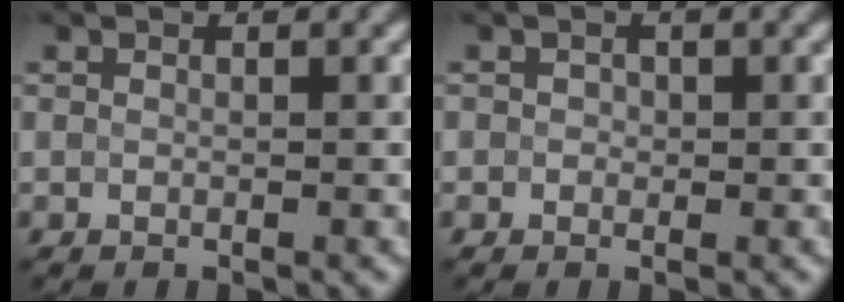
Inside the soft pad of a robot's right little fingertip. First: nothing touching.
{"total": 0.7, "force": [0.1, 0.7, 0.1], "torque": [0.005, -0.004, -0.001]}